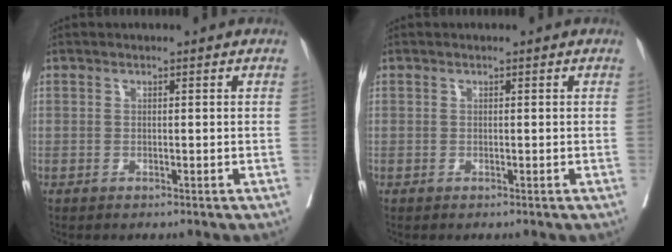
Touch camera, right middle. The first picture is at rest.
{"total": 0.0}